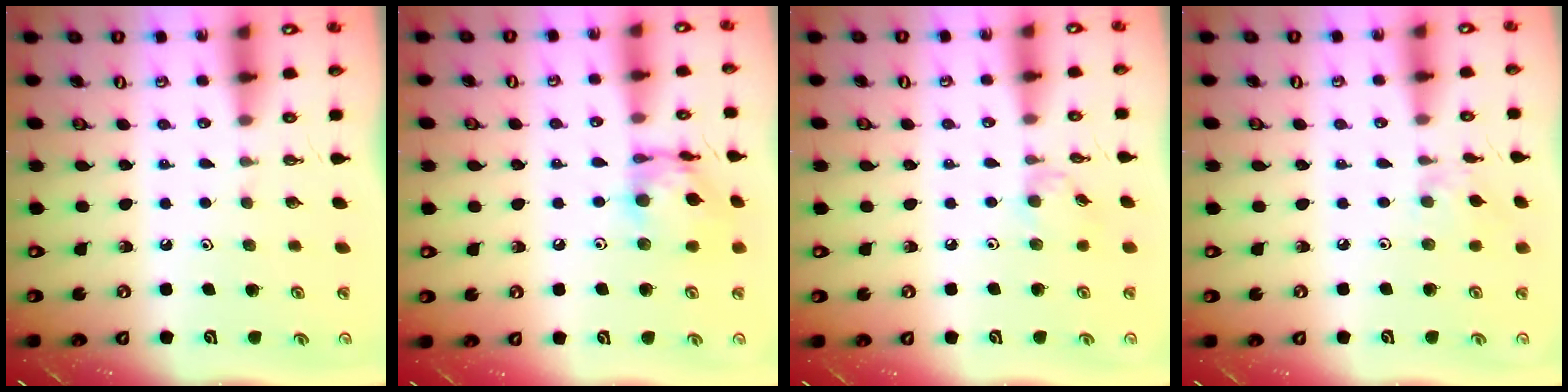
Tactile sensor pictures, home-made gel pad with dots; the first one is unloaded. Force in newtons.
{"total": 13.1, "press": 13.0, "slide": 1.0}
{"total": 5.8, "press": 5.8, "slide": 0.4}
{"total": 2.4, "press": 2.3, "slide": 0.5}